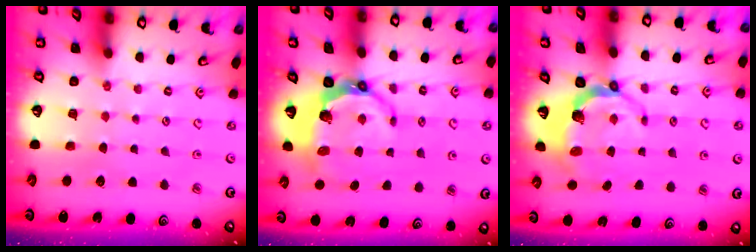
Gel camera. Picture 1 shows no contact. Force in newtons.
{"total": 7.5, "press": 6.1, "slide": 4.3}
{"total": 6.5, "press": 5.0, "slide": 4.2}